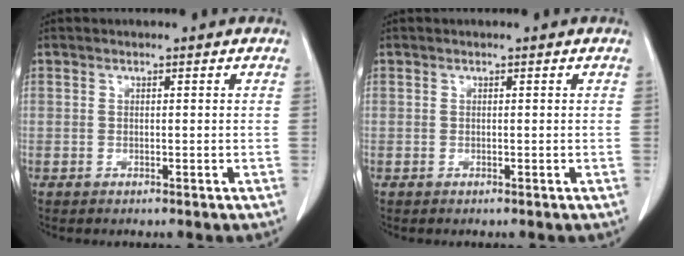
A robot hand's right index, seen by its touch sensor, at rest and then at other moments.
{"total": 0.0}